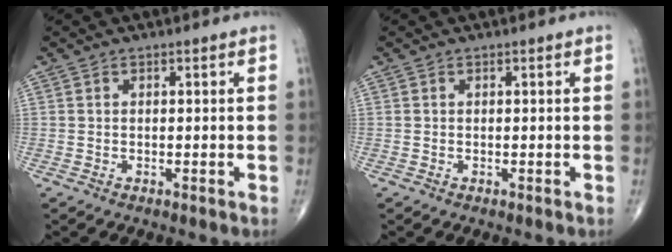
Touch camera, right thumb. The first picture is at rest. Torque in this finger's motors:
{"motor_torque": [0.27, 0.02, -0.06, -0.18, 0.02]}